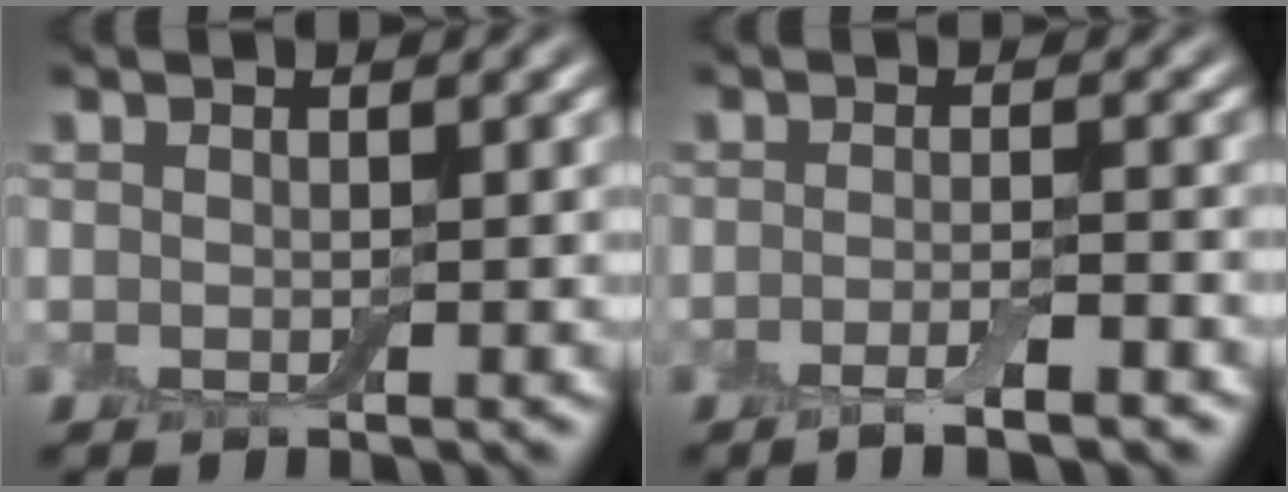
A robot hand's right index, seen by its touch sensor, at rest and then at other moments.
{"total": 2.9, "force": [-1.6, 0.5, 2.4], "torque": [-0.039, -0.002, -0.032]}